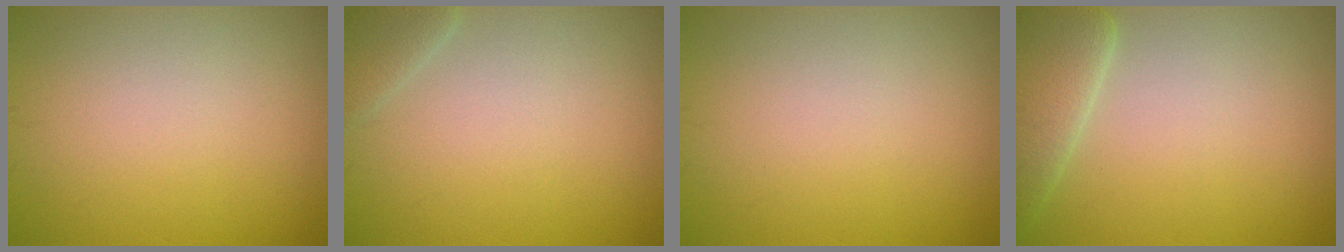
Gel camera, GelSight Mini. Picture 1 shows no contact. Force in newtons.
{"total": 1.7, "press": 1.7, "slide": 0.1}
{"total": 0.0}
{"total": 4.3, "press": 4.3, "slide": 0.4}